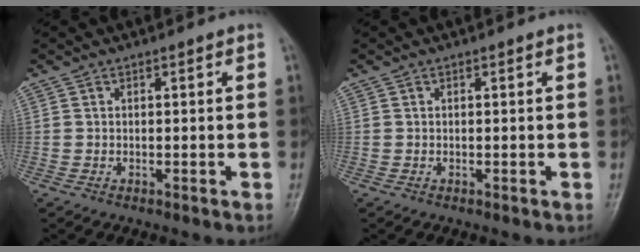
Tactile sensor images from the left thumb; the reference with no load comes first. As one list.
[{"total": 0.0}]